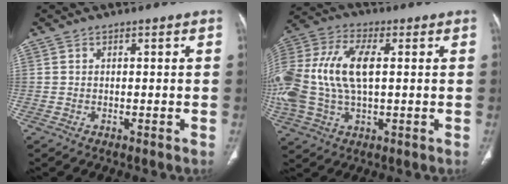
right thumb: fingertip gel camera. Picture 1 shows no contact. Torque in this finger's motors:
{"motor_torque": [2.51, 2.50, 1.92, 0.04, 0.73]}